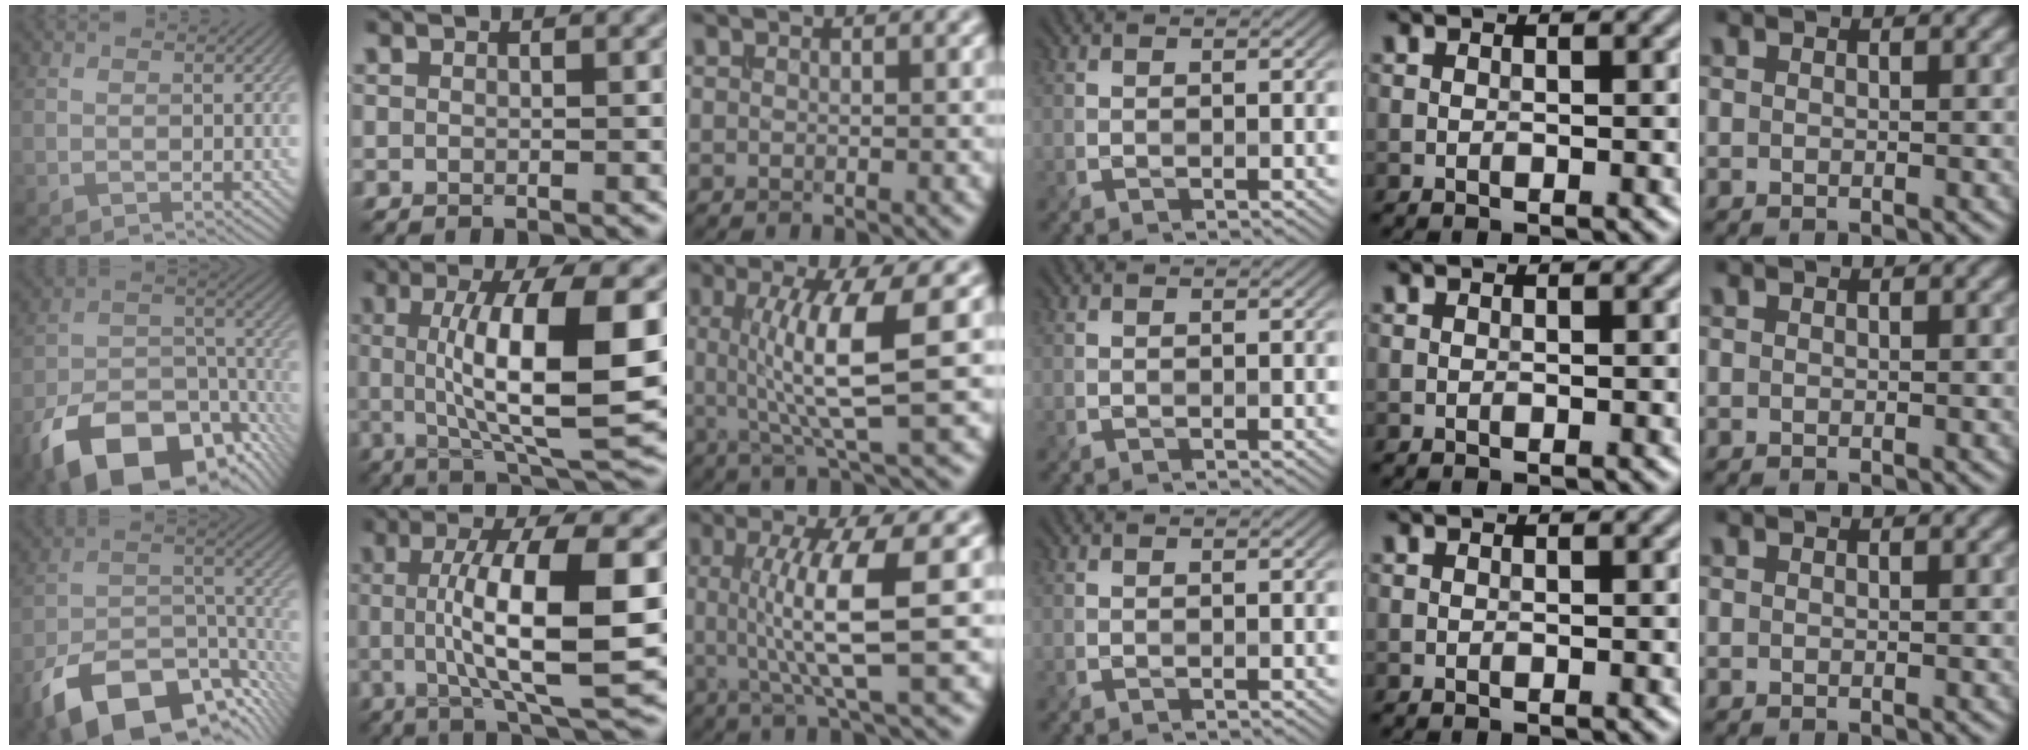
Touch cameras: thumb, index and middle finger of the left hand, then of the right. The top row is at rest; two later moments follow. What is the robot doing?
{"motion": "insert", "object": "drawer"}